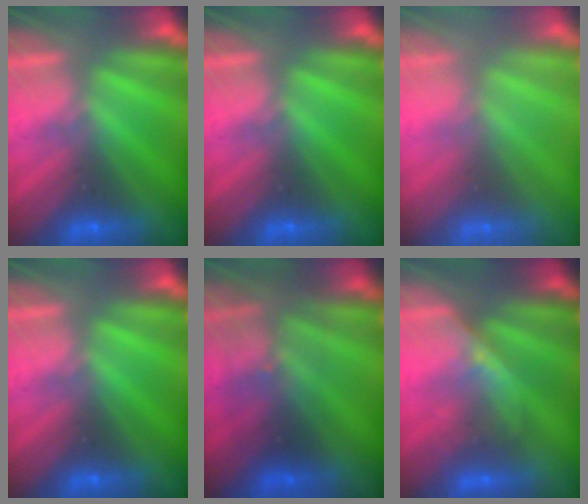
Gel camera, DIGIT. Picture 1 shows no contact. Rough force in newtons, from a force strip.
{"total": 0.0}
{"total": 2.9}
{"total": 0.0}
{"total": 2.9}
{"total": 2.2}